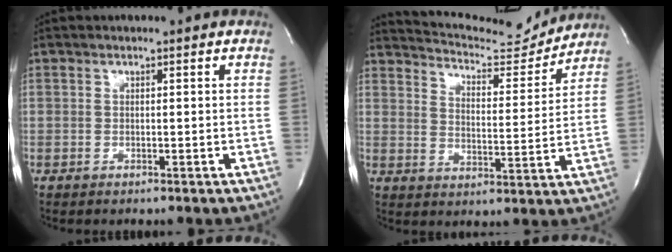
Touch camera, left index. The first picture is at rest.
{"total": 12.6, "force": [12.3, 1.3, 1.9], "torque": [-0.031, -0.018, 0.175]}